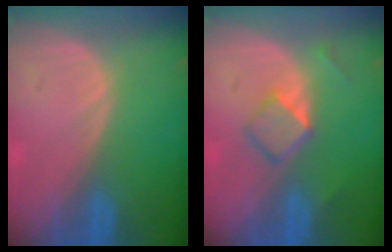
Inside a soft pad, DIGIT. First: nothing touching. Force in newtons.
{"total": 4.1, "press": 4.0, "slide": 0.9}